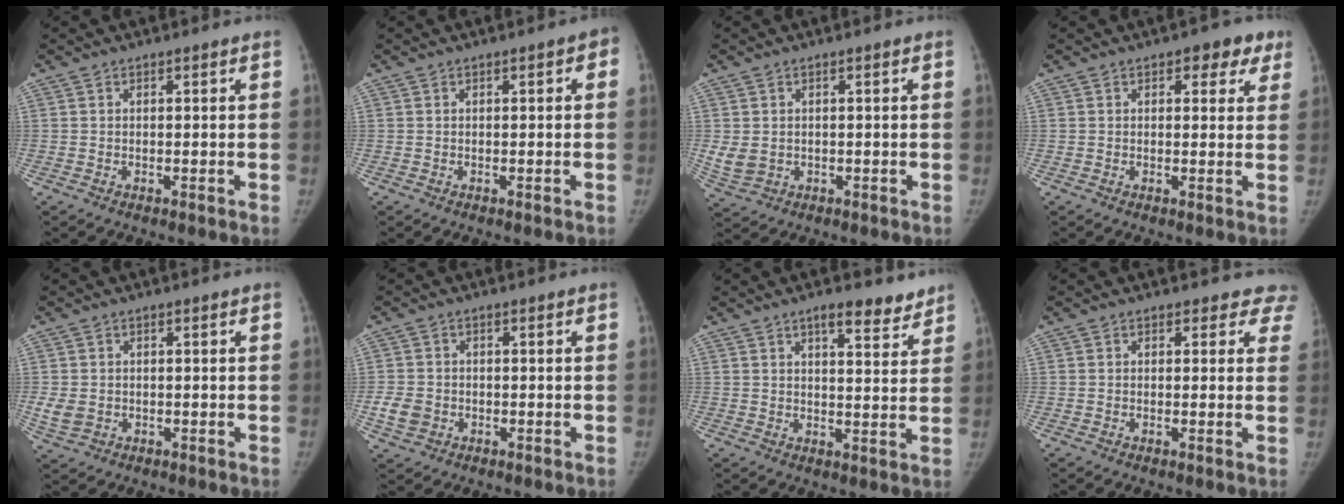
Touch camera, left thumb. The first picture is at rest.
{"total": 1.8, "force": [0.2, 0.8, 1.6], "torque": [-0.009, 0.004, -0.004]}
{"total": 3.8, "force": [0.0, 3.2, 2.1], "torque": [-0.041, -0.007, 0.013]}
{"total": 5.4, "force": [3.0, 3.2, 3.3], "torque": [0.001, -0.006, 0.028]}
{"total": 3.5, "force": [-0.5, 2.9, 1.9], "torque": [-0.038, -0.002, -0.002]}
{"total": 4.1, "force": [-1.3, 3.4, 1.9], "torque": [-0.030, 0.006, -0.019]}
{"total": 6.9, "force": [5.1, 2.3, 4.1], "torque": [-0.034, -0.030, 0.071]}
{"total": 4.5, "force": [3.8, 2.4, -0.3], "torque": [0.053, -0.011, 0.011]}